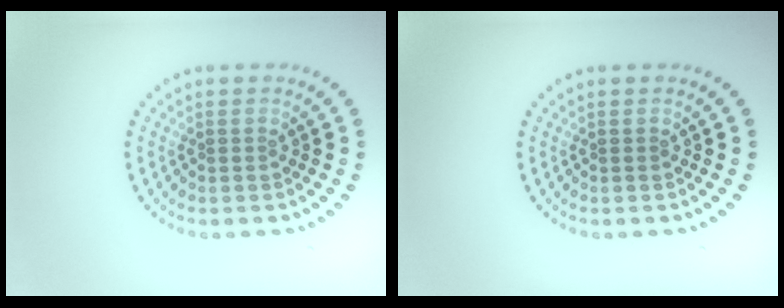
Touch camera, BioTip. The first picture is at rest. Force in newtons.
{"total": 0.0}